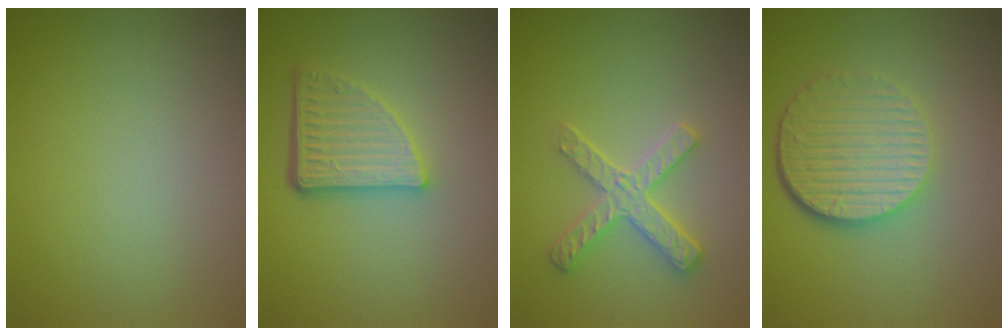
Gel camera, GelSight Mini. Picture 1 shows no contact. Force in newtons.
{"total": 4.9, "press": 3.5, "slide": 3.4}
{"total": 2.9, "press": 2.9, "slide": 0.1}
{"total": 6.1, "press": 4.2, "slide": 4.3}